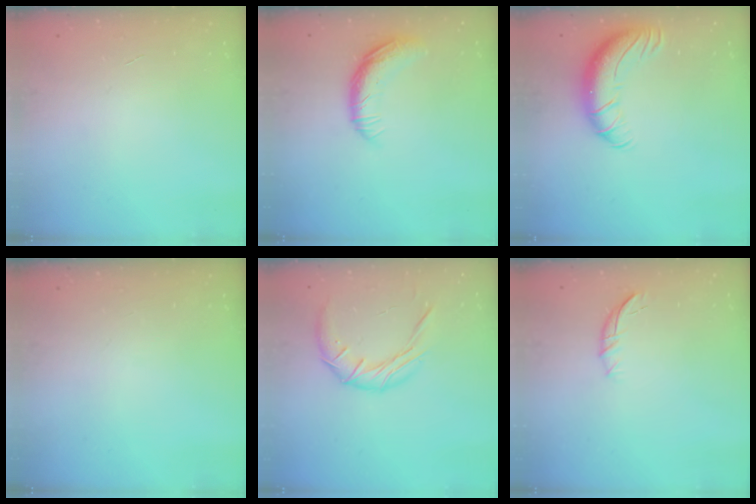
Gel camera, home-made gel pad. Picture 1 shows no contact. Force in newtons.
{"total": 11.5, "press": 11.5, "slide": 0.6}
{"total": 12.6, "press": 12.2, "slide": 3.0}
{"total": 0.0}
{"total": 10.5, "press": 10.5, "slide": 0.8}
{"total": 7.2, "press": 7.1, "slide": 1.4}